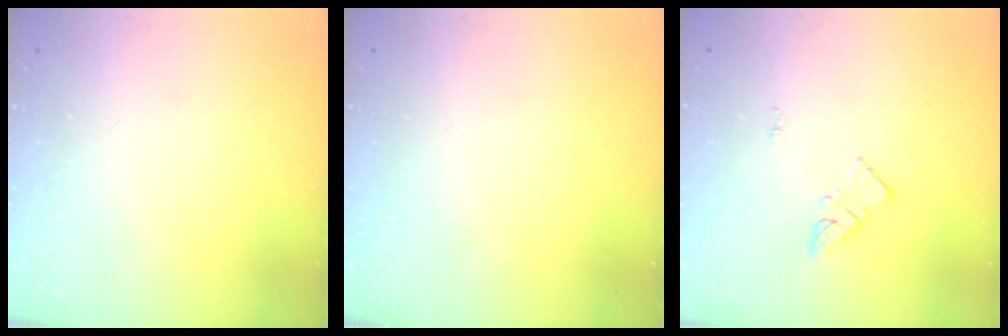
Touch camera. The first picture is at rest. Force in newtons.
{"total": 0.0}
{"total": 6.2, "press": 6.2, "slide": 0.2}